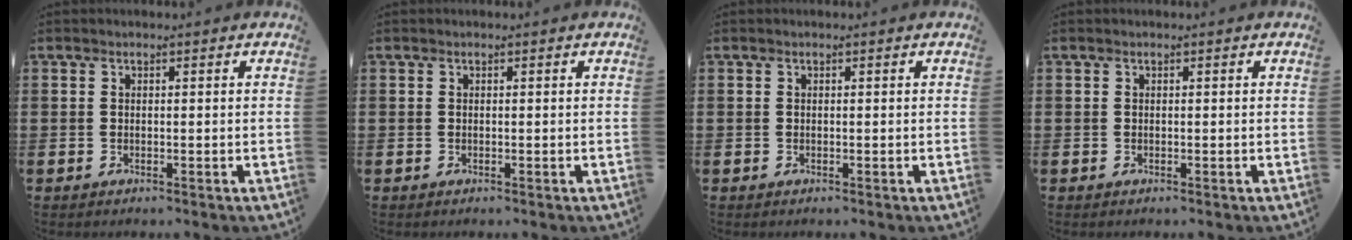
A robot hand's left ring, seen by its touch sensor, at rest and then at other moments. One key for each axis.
{"total": 0.0}
{"total": 0.0}
{"total": 0.0}